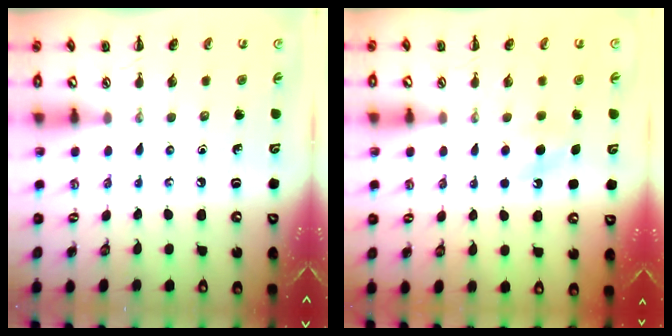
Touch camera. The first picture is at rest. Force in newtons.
{"total": 4.9, "press": 4.8, "slide": 1.2}